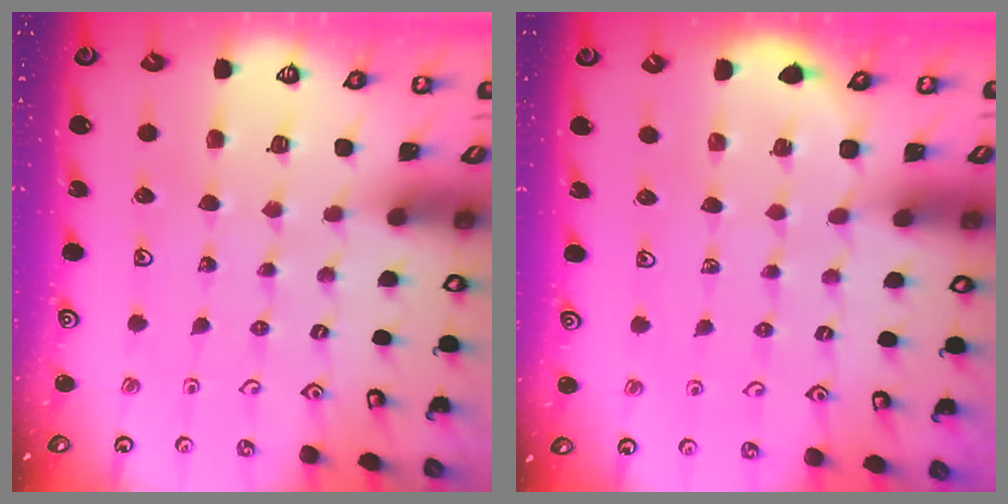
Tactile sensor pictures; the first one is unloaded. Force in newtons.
{"total": 1.7, "press": 1.5, "slide": 0.8}